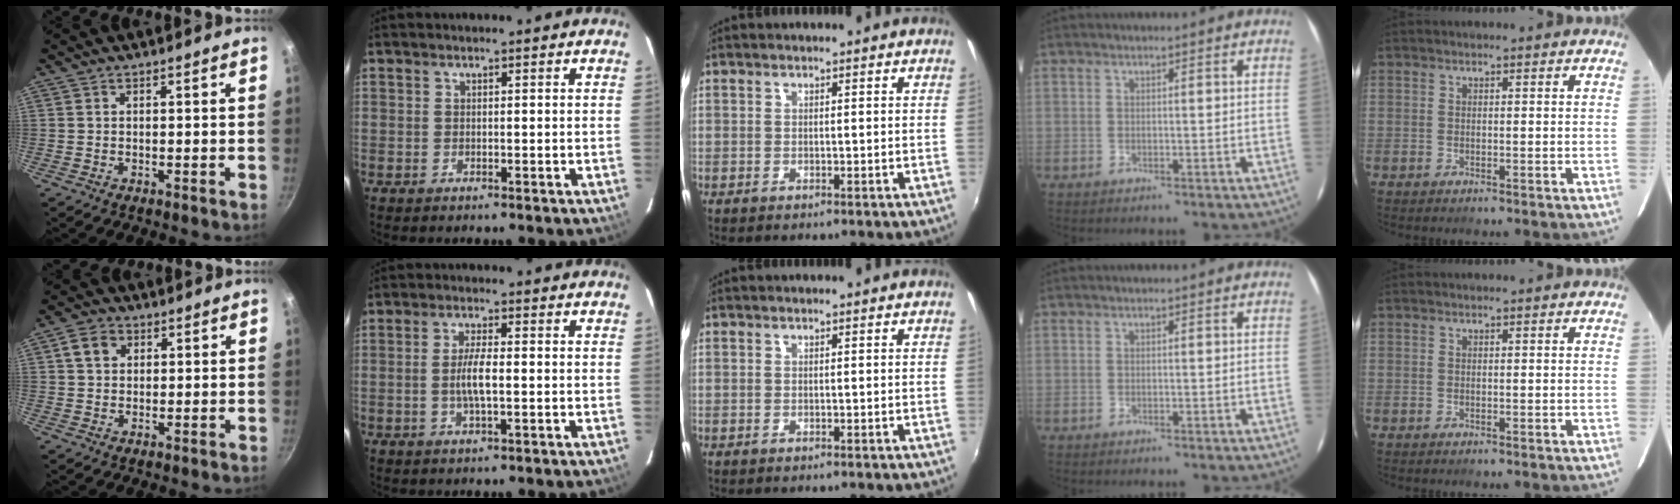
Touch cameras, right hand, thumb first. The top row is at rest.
{"thumb": {"total": 4.7, "force": [1.5, 3.7, 2.4], "torque": [-0.029, 0.004, 0.020]}, "index": {"total": 4.7, "force": [-0.8, 1.0, 4.5], "torque": [-0.086, -0.003, -0.012]}}